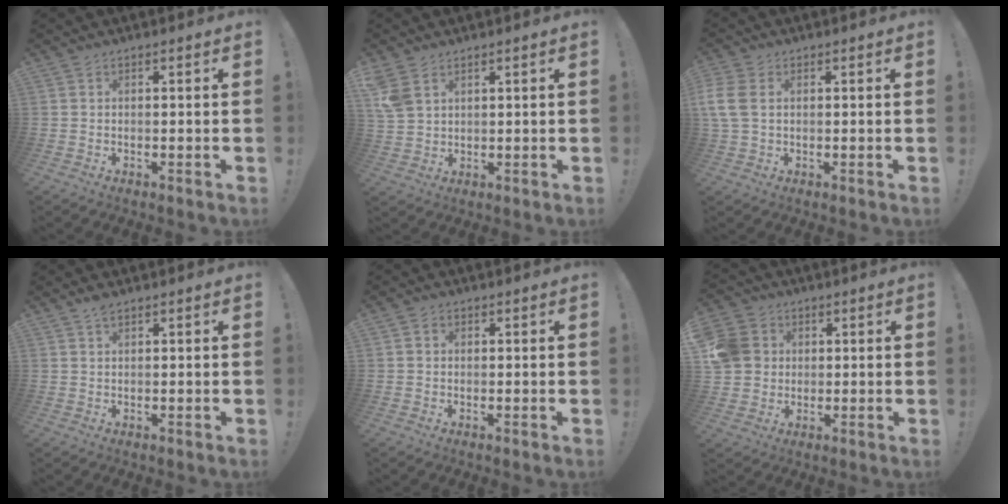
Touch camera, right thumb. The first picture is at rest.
{"total": 6.0, "force": [3.3, 3.9, 3.2], "torque": [-0.063, -0.010, 0.066]}
{"total": 6.6, "force": [1.3, 4.6, 4.5], "torque": [-0.102, -0.004, 0.026]}
{"total": 2.0, "force": [1.4, 0.6, 1.2], "torque": [-0.020, -0.003, 0.024]}
{"total": 1.4, "force": [-0.1, 1.3, 0.6], "torque": [-0.014, 0.007, 0.000]}
{"total": 10.7, "force": [1.6, 9.7, 4.3], "torque": [-0.080, 0.010, 0.038]}